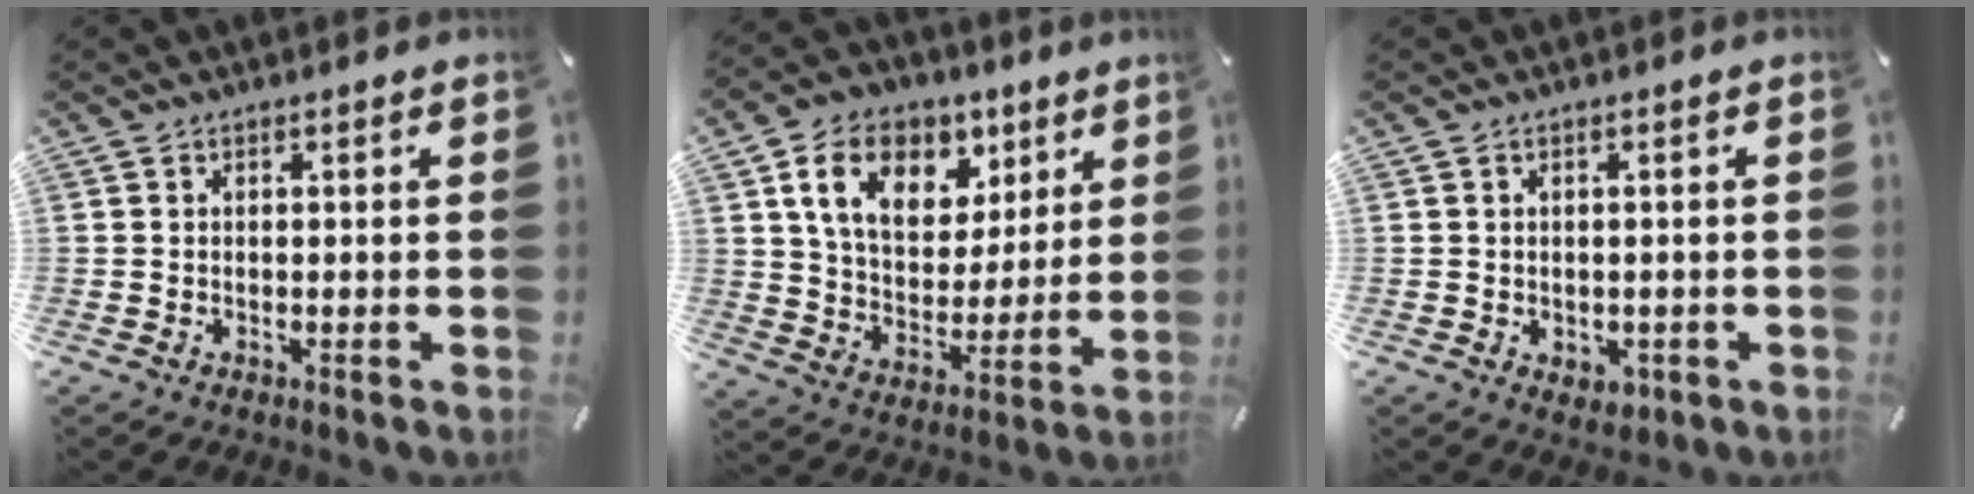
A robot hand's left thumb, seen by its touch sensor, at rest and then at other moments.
{"total": 14.8, "force": [7.6, 10.5, 7.0], "torque": [-0.123, -0.024, 0.141]}
{"total": 2.3, "force": [-0.6, 2.0, 1.0], "torque": [-0.008, 0.000, -0.011]}